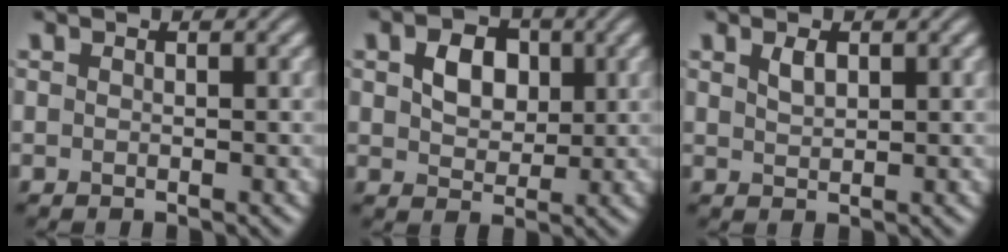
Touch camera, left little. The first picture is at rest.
{"total": 3.7, "force": [1.0, 2.6, 2.4], "torque": [-0.052, 0.004, 0.014]}
{"total": 1.4, "force": [0.8, 0.6, 1.0], "torque": [-0.023, 0.002, 0.018]}